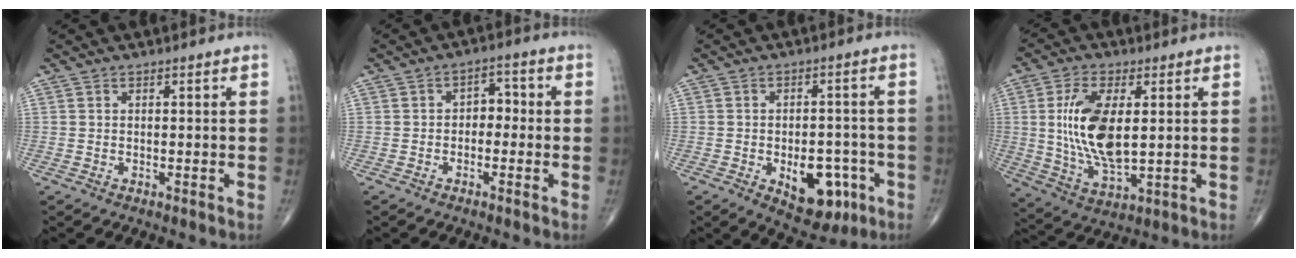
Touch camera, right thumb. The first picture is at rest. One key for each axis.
{"total": 4.0, "fx": -0.6, "fy": 2.9, "fz": 2.7, "tx": -0.018, "ty": 0.020, "tz": -0.021}
{"total": 13.6, "fx": -5.2, "fy": 7.4, "fz": 10.2, "tx": -0.108, "ty": 0.026, "tz": -0.061}
{"total": 14.3, "fx": 1.9, "fy": 6.6, "fz": 12.5, "tx": -0.245, "ty": -0.019, "tz": 0.044}